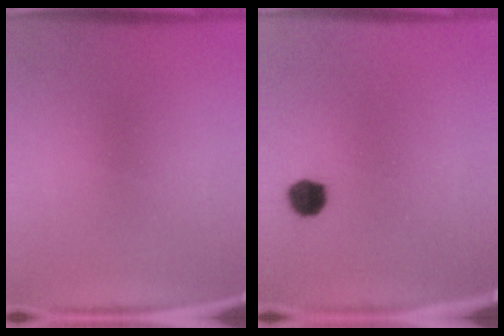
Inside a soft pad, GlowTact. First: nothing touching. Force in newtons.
{"total": 4.2}